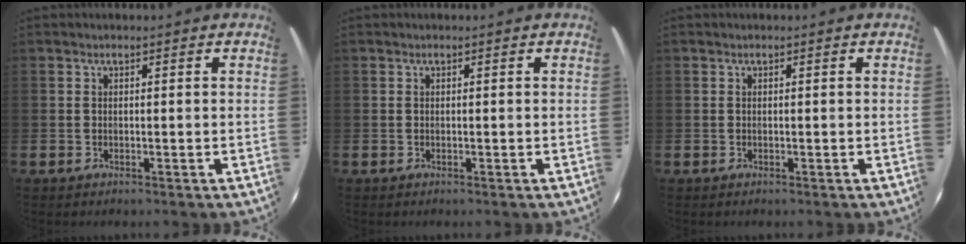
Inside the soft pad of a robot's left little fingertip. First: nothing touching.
{"total": 0.0}
{"total": 0.0}